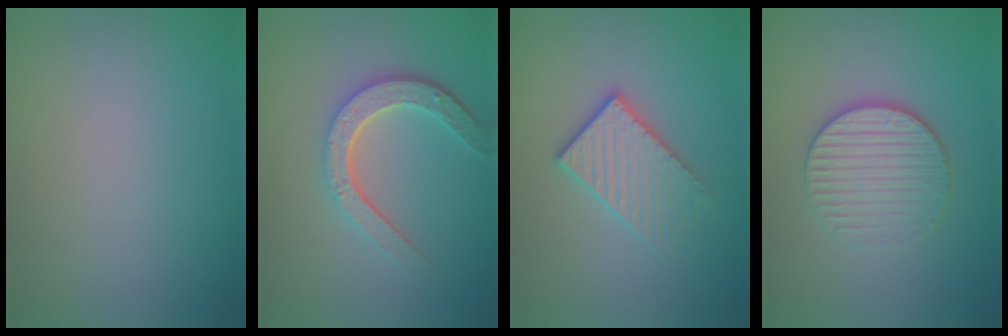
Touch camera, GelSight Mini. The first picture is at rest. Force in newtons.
{"total": 4.4, "press": 3.4, "slide": 2.9}
{"total": 3.2, "press": 2.9, "slide": 1.4}
{"total": 3.9, "press": 3.4, "slide": 1.9}